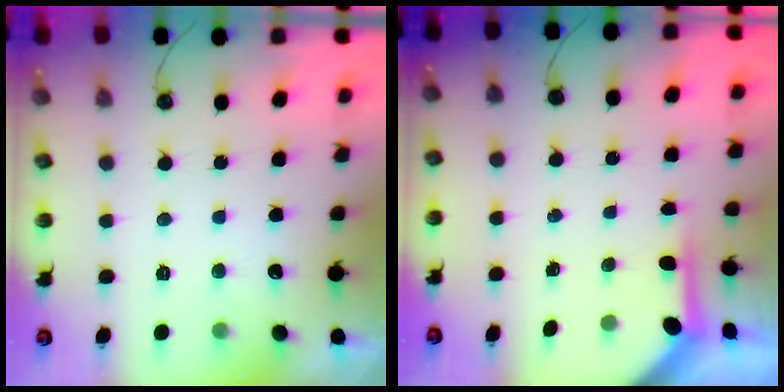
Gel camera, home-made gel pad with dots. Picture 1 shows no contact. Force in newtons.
{"total": 3.6, "press": 3.6, "slide": 0.4}